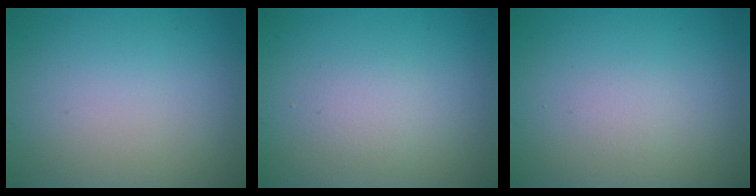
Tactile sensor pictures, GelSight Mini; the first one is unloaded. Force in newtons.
{"total": 1.4, "press": 1.4, "slide": 0.1}
{"total": 0.7, "press": 0.7, "slide": 0.1}